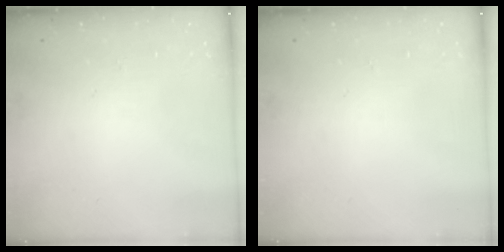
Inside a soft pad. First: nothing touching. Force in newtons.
{"total": 0.0}